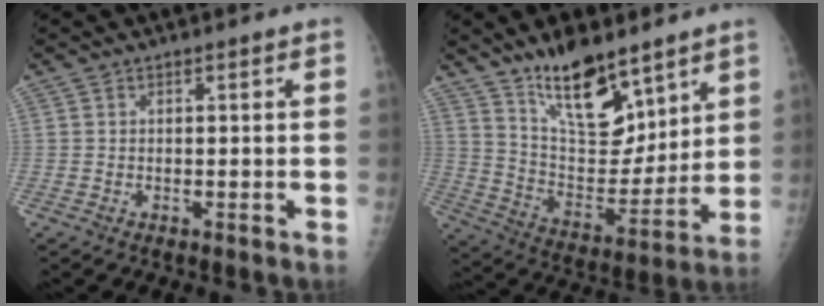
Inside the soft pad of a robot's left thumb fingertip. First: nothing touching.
{"total": 16.6, "force": [11.6, 7.2, 9.3], "torque": [-0.101, -0.087, 0.212]}